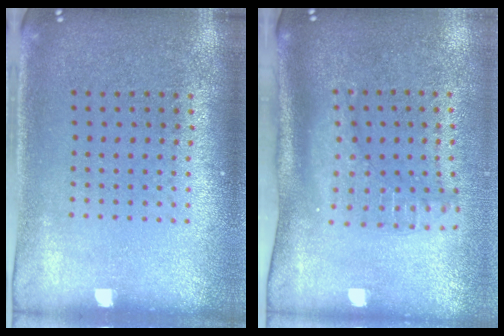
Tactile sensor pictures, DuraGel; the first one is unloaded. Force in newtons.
{"total": 2.2, "press": 1.7, "slide": 1.5}